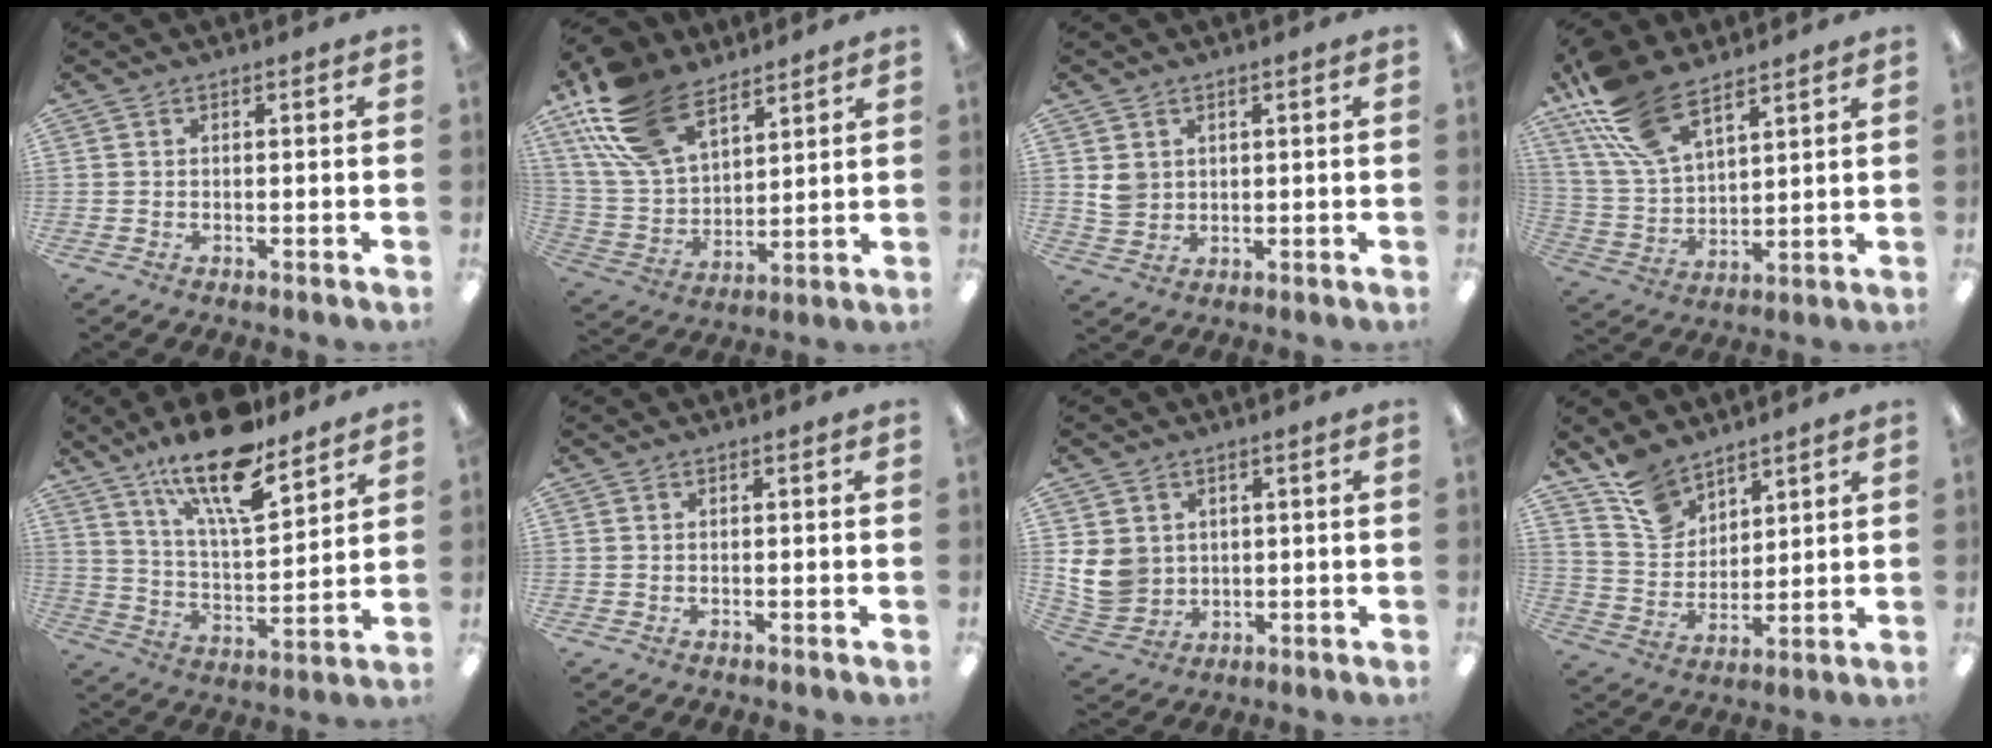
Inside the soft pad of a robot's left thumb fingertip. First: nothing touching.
{"total": 19.8, "force": [13.0, 10.5, 10.6], "torque": [-0.238, -0.049, 0.243]}
{"total": 4.2, "force": [1.7, 3.8, 0.9], "torque": [-0.010, -0.001, 0.031]}
{"total": 16.1, "force": [11.4, 7.1, 8.8], "torque": [-0.206, -0.040, 0.215]}
{"total": 18.9, "force": [13.7, 5.7, 11.7], "torque": [-0.198, -0.079, 0.230]}
{"total": 0.0}
{"total": 8.8, "force": [1.8, 8.0, 3.0], "torque": [-0.069, -0.005, 0.042]}
{"total": 10.7, "force": [8.4, 6.2, 2.7], "torque": [-0.067, -0.044, 0.165]}